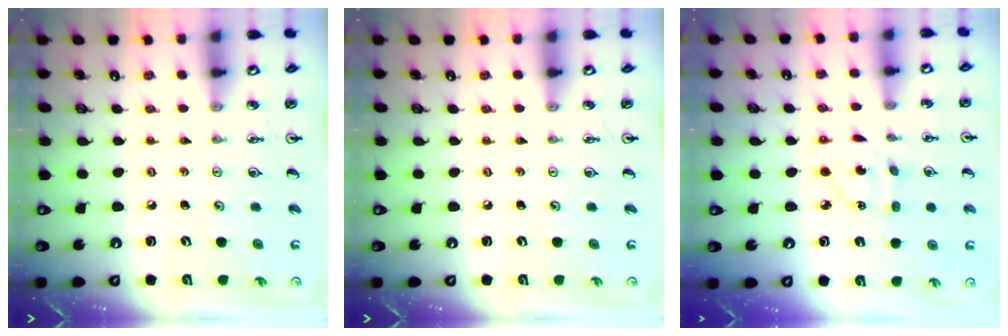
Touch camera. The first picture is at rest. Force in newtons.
{"total": 0.0}
{"total": 4.9, "press": 4.8, "slide": 0.5}